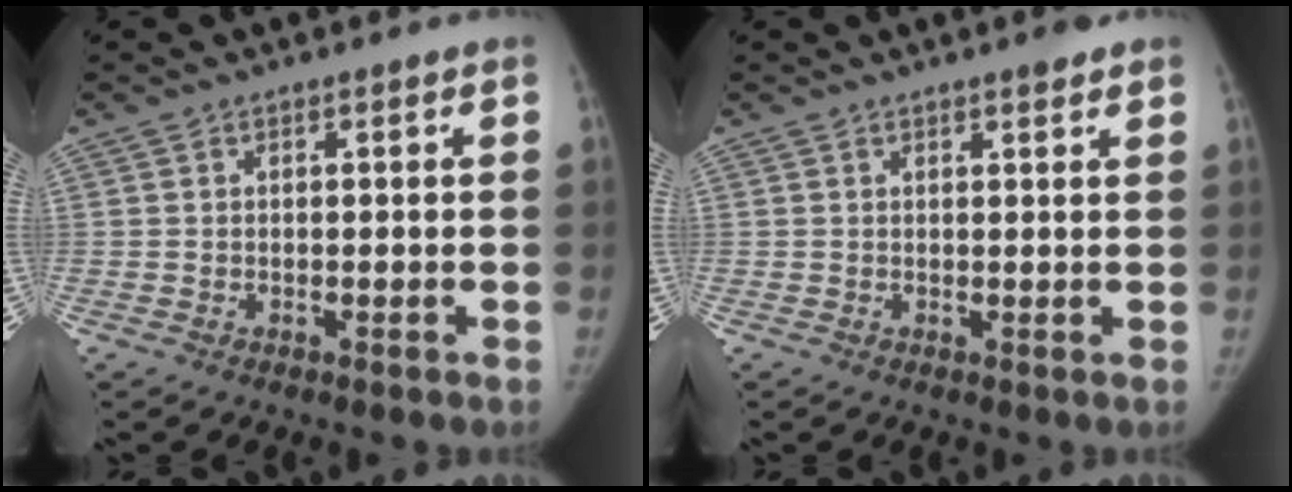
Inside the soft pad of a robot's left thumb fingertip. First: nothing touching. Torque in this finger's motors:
{"motor_torque": [0.37, -0.17, 0.44, -0.65, 0.04]}